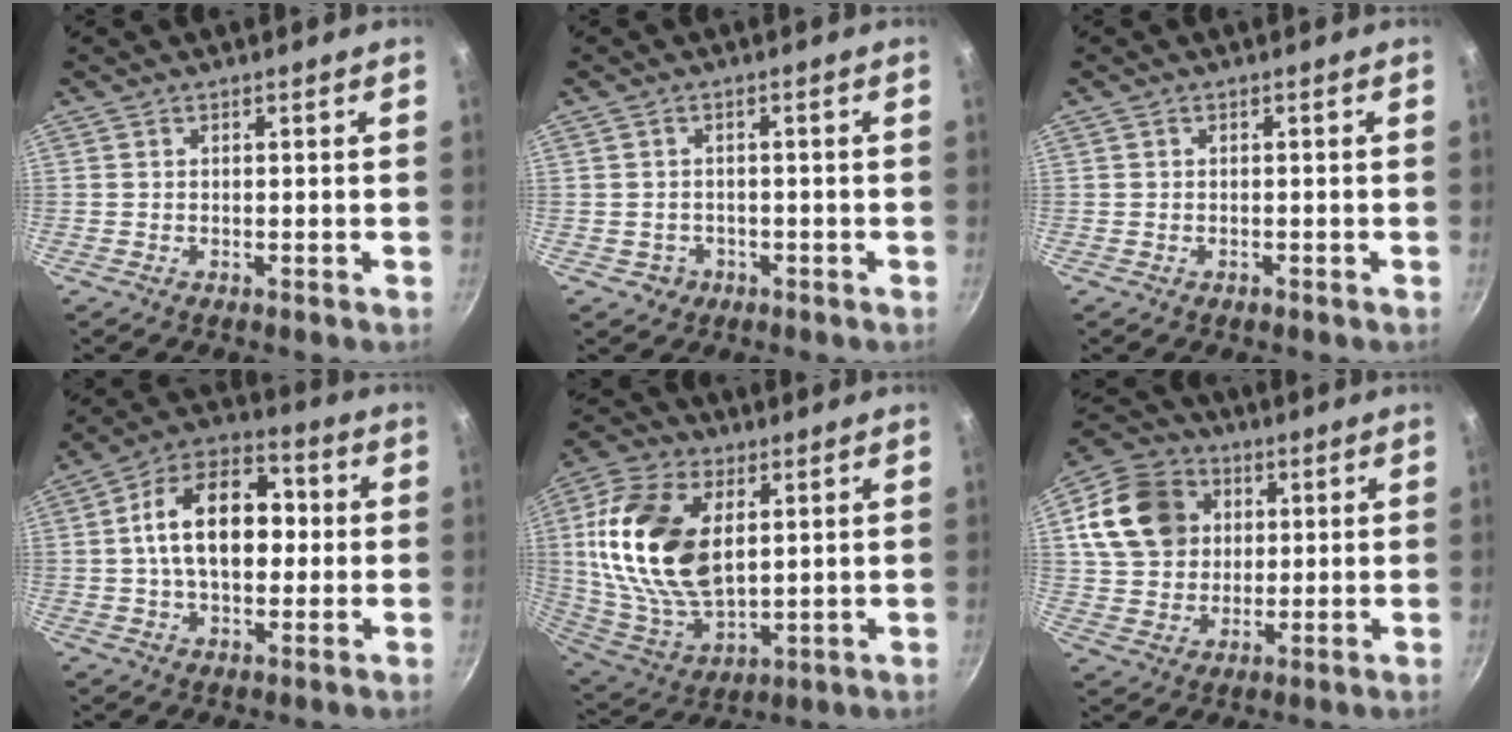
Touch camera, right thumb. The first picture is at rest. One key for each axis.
{"total": 2.9, "fx": -0.9, "fy": 2.6, "fz": 0.7, "tx": -0.002, "ty": 0.008, "tz": -0.004}
{"total": 0.7, "fx": -0.3, "fy": 0.5, "fz": 0.3, "tx": -0.004, "ty": 0.002, "tz": -0.003}
{"total": 16.6, "fx": 1.2, "fy": 10.5, "fz": 12.9, "tx": -0.171, "ty": 0.031, "tz": 0.001}
{"total": 21.7, "fx": 4.9, "fy": 13.0, "fz": 16.7, "tx": -0.313, "ty": -0.016, "tz": 0.099}
{"total": 15.8, "fx": 4.4, "fy": 13.0, "fz": 7.9, "tx": -0.126, "ty": 0.009, "tz": 0.077}